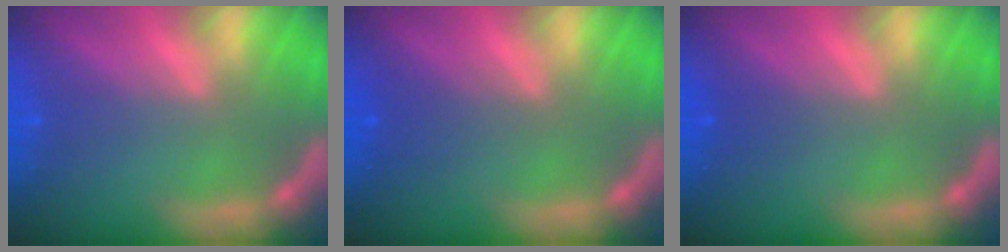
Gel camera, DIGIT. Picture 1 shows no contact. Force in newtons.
{"total": 2.0}
{"total": 1.0}